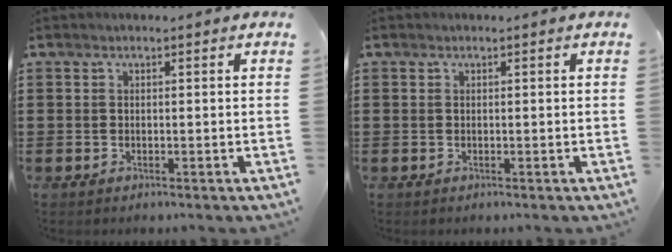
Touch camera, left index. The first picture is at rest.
{"total": 0.0}